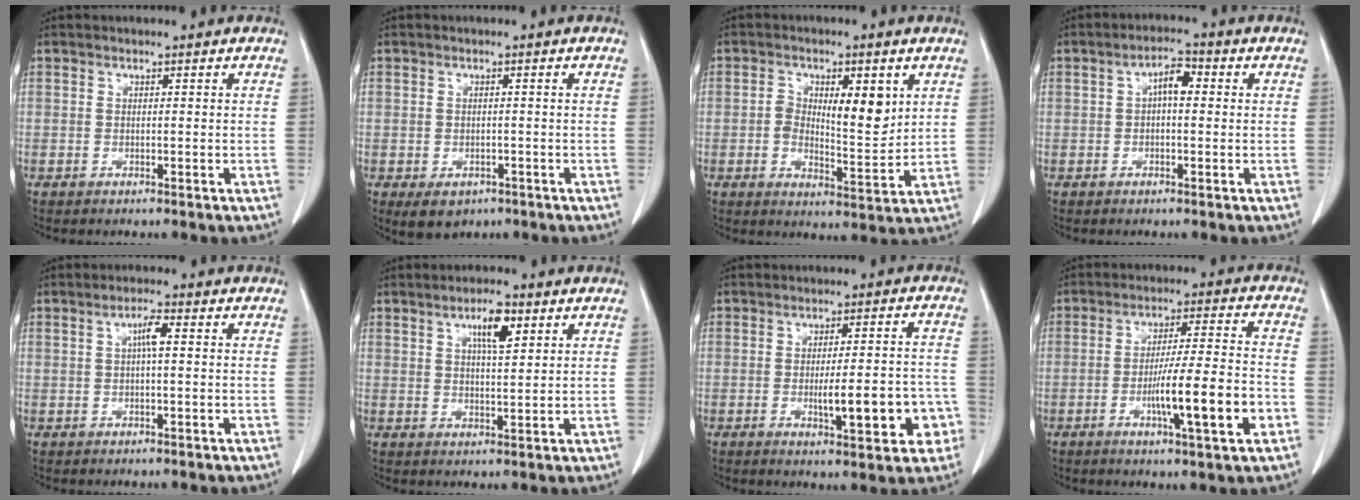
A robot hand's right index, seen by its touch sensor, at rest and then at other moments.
{"total": 4.1, "force": [-2.2, 2.9, 1.9], "torque": [-0.024, -0.003, -0.021]}
{"total": 8.1, "force": [1.8, 3.1, 7.2], "torque": [-0.112, 0.005, 0.032]}
{"total": 3.8, "force": [0.5, 1.5, 3.4], "torque": [-0.059, 0.016, 0.005]}
{"total": 2.8, "force": [0.4, 0.3, 2.7], "torque": [-0.050, 0.004, 0.008]}
{"total": 5.3, "force": [2.6, 1.1, 4.5], "torque": [-0.078, 0.000, 0.043]}
{"total": 9.7, "force": [-3.0, 2.2, 8.9], "torque": [-0.119, 0.015, -0.032]}
{"total": 11.7, "force": [-3.8, 0.2, 11.1], "torque": [-0.183, -0.003, -0.061]}